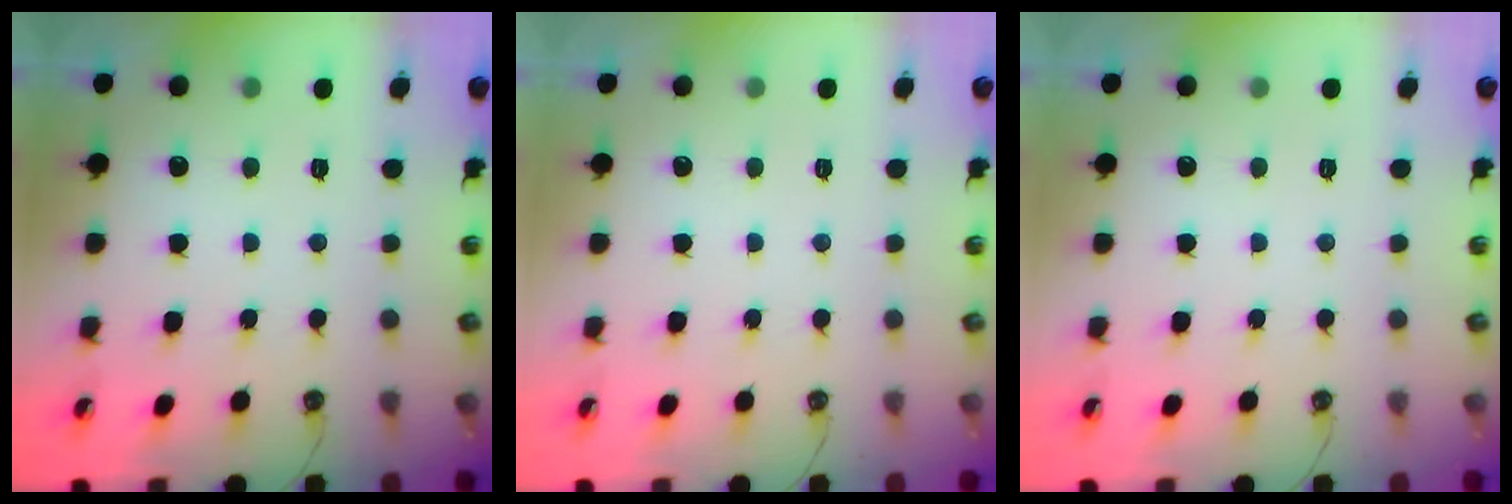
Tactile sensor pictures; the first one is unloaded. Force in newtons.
{"total": 0.0}
{"total": 0.0}